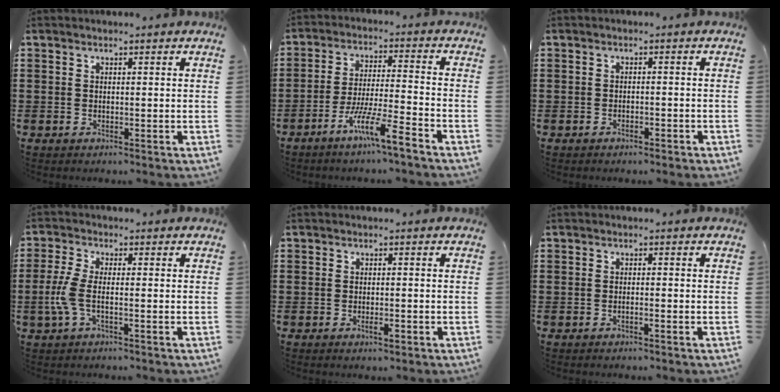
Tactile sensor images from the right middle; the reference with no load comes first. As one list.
[{"total": 8.5, "force": [-5.9, 0.3, 6.0], "torque": [-0.115, -0.007, -0.112]}, {"total": 1.2, "force": [-1.1, 0.2, 0.3], "torque": [-0.009, -0.001, -0.022]}, {"total": 4.6, "force": [-0.8, 2.0, 4.1], "torque": [-0.109, -0.007, -0.024]}, {"total": 1.3, "force": [-0.7, 0.4, 1.1], "torque": [-0.021, -0.003, -0.012]}, {"total": 0.8, "force": [-0.6, 0.0, 0.5], "torque": [-0.010, -0.001, -0.011]}]